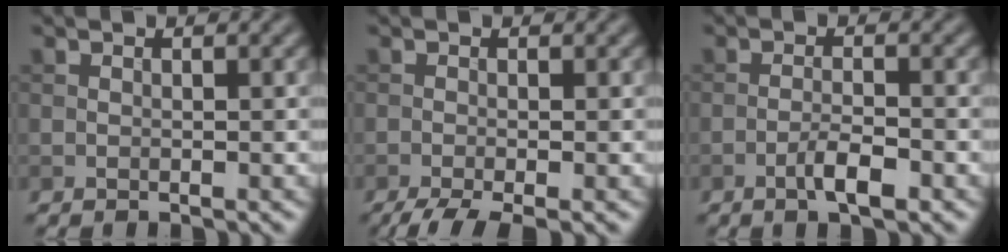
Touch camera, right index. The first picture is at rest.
{"total": 4.0, "force": [-2.7, 0.8, 2.8], "torque": [-0.044, -0.007, -0.052]}
{"total": 2.7, "force": [-1.4, 0.6, 2.2], "torque": [-0.042, 0.005, -0.029]}